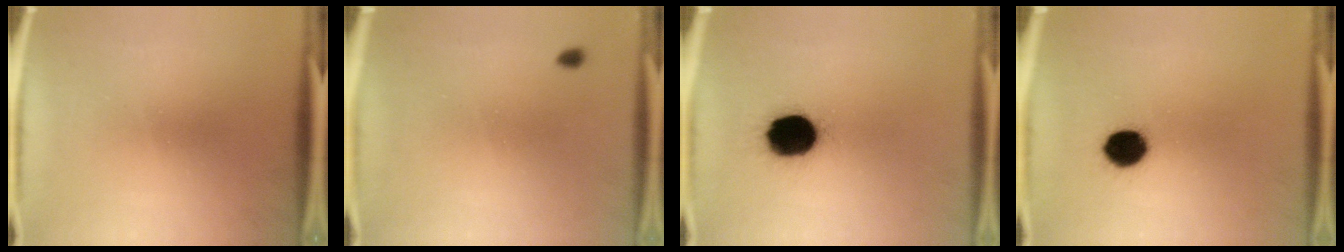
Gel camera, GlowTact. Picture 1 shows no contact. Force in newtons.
{"total": 0.9}
{"total": 15.9}
{"total": 8.1}